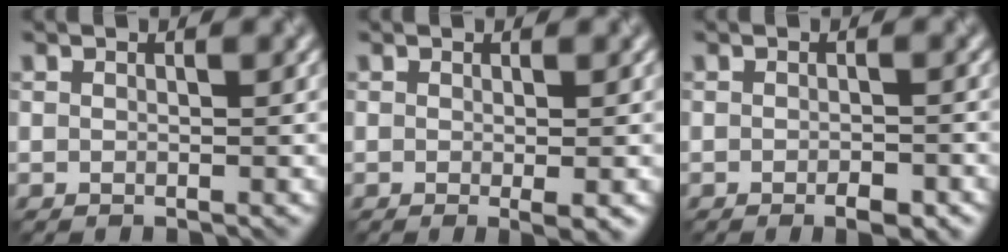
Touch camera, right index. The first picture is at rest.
{"total": 1.4, "force": [-0.3, 0.1, 1.3], "torque": [-0.022, -0.009, -0.004]}
{"total": 2.0, "force": [-1.1, 0.7, 1.5], "torque": [-0.019, -0.003, -0.014]}